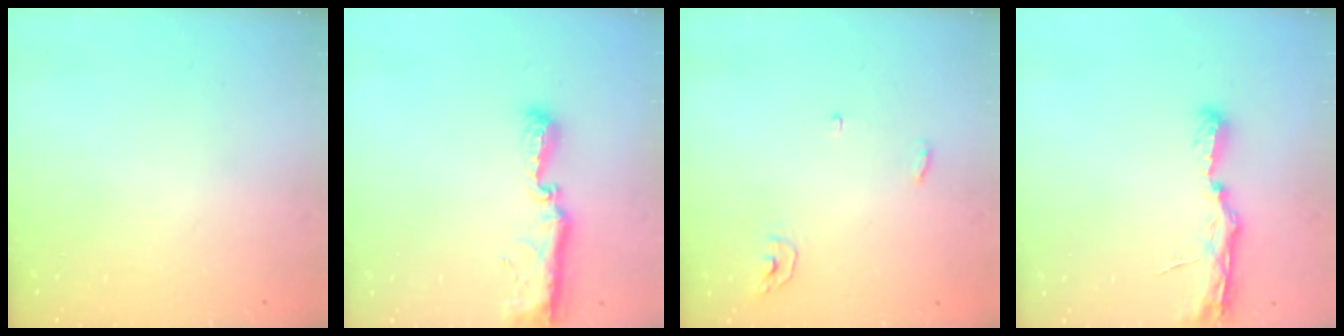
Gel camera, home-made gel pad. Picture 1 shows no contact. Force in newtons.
{"total": 8.6, "press": 8.6, "slide": 0.5}
{"total": 3.8, "press": 3.8, "slide": 0.5}
{"total": 8.0, "press": 8.0, "slide": 0.8}